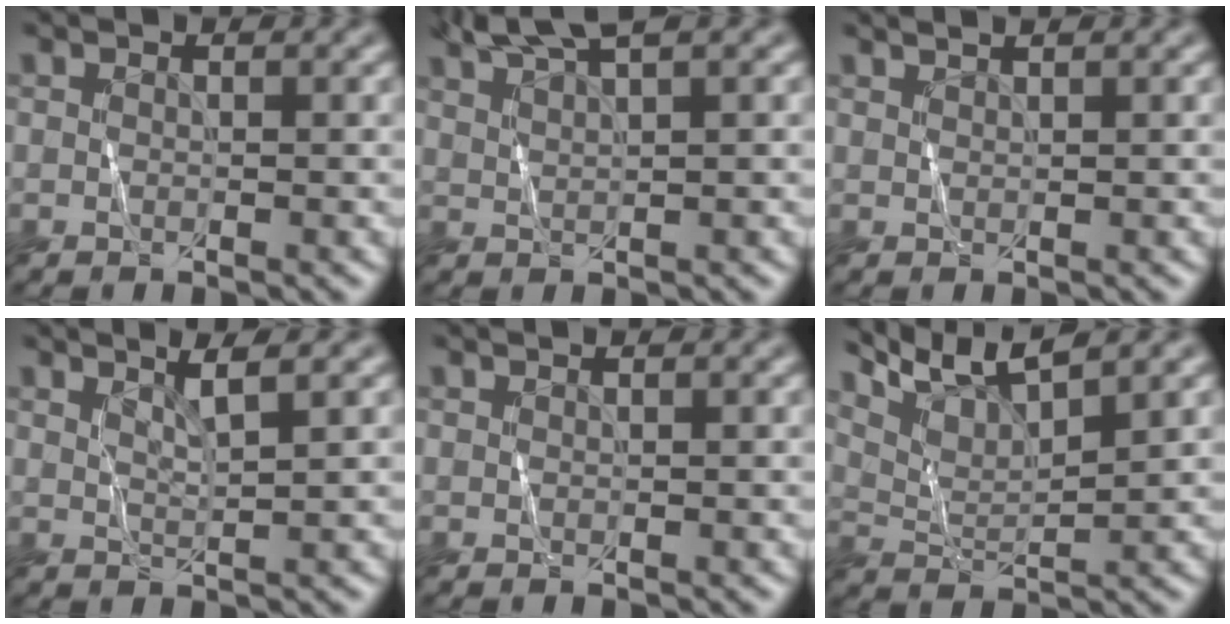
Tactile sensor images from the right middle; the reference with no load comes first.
{"total": 3.9, "force": [3.2, 0.5, 2.1], "torque": [-0.021, 0.011, 0.045]}
{"total": 1.8, "force": [1.5, 0.6, 0.8], "torque": [0.011, 0.004, 0.000]}
{"total": 2.0, "force": [1.4, 0.3, 1.4], "torque": [-0.017, 0.006, 0.024]}
{"total": 0.6, "force": [0.4, 0.3, 0.3], "torque": [0.004, 0.005, 0.003]}
{"total": 5.8, "force": [4.8, 1.0, 3.1], "torque": [-0.065, 0.012, 0.089]}